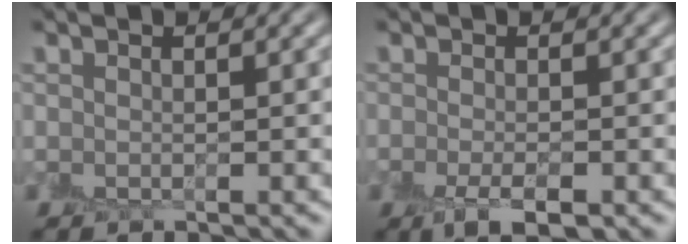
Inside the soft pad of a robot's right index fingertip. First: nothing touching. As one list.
[{"total": 2.9, "force": [-1.5, 0.9, 2.4], "torque": [-0.043, -0.010, -0.027]}]